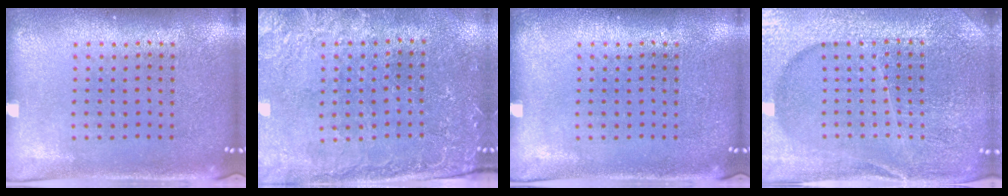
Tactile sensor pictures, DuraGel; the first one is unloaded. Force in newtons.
{"total": 0.6, "press": 0.4, "slide": 0.4}
{"total": 0.0}
{"total": 4.9, "press": 4.5, "slide": 1.8}